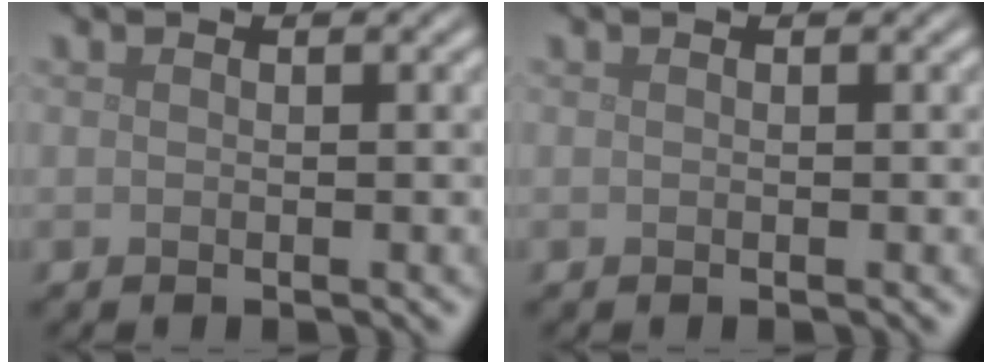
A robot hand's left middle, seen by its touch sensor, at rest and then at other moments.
{"total": 0.0}